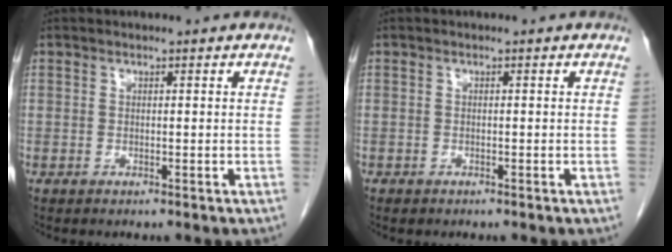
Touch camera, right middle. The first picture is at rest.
{"total": 0.5, "force": [-0.3, 0.4, 0.1], "torque": [-0.006, 0.003, -0.005]}